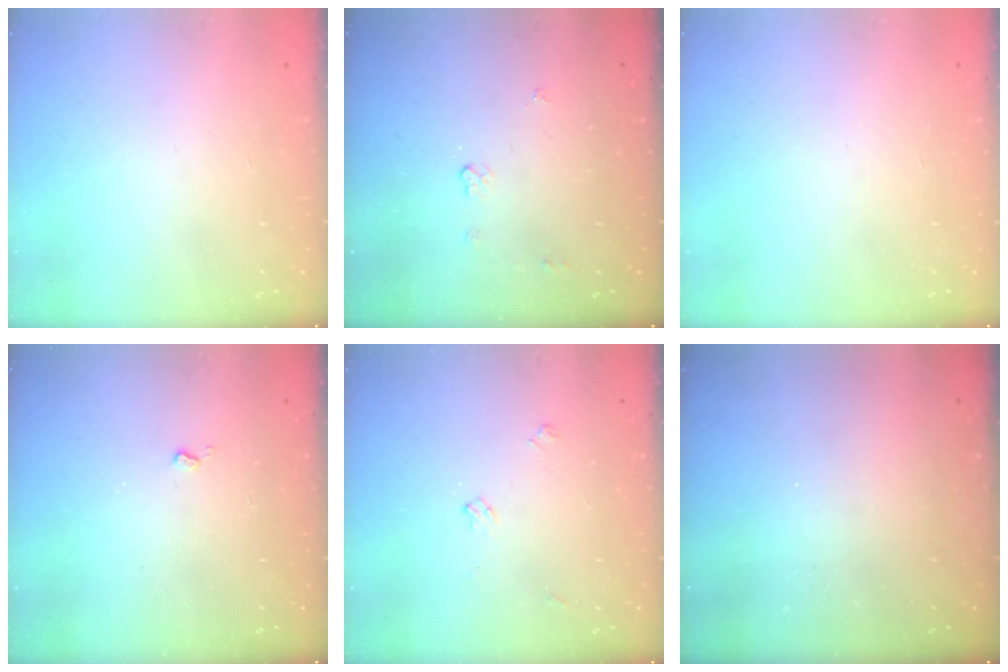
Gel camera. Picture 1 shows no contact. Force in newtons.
{"total": 3.6, "press": 3.6, "slide": 0.1}
{"total": 0.0}
{"total": 2.5, "press": 2.4, "slide": 0.5}
{"total": 4.3, "press": 4.2, "slide": 0.7}
{"total": 0.0}